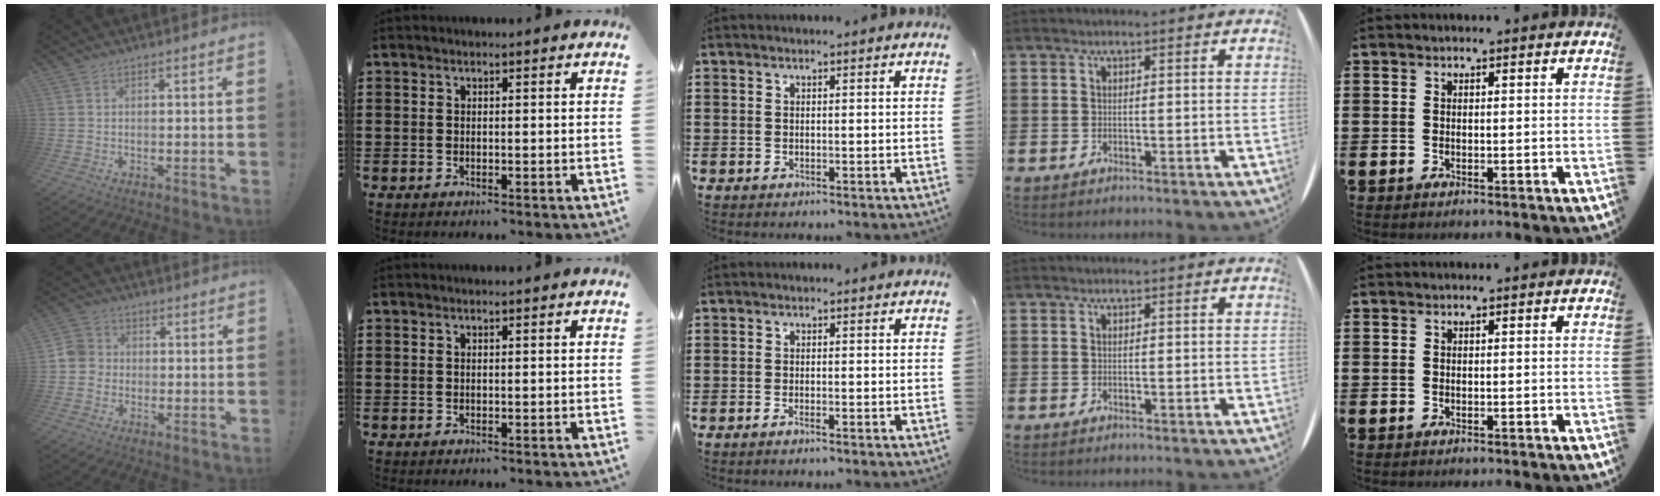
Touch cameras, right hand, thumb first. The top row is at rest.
{"thumb": {"total": 5.9, "force": [-1.2, 5.5, 1.7], "torque": [-0.031, 0.024, -0.021]}, "middle": {"total": 0.8, "force": [-0.5, 0.0, 0.6], "torque": [-0.010, -0.003, -0.010]}}